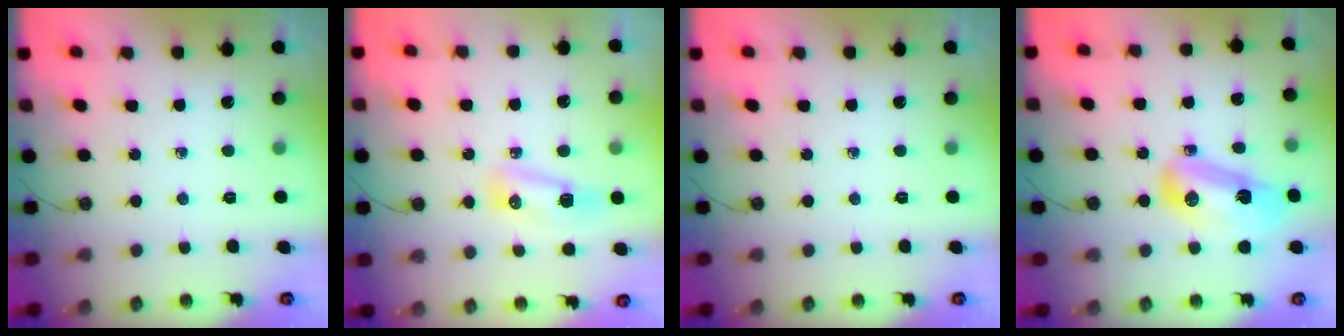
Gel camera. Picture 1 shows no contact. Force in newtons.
{"total": 7.8, "press": 7.6, "slide": 1.6}
{"total": 0.0}
{"total": 12.7, "press": 10.9, "slide": 6.4}